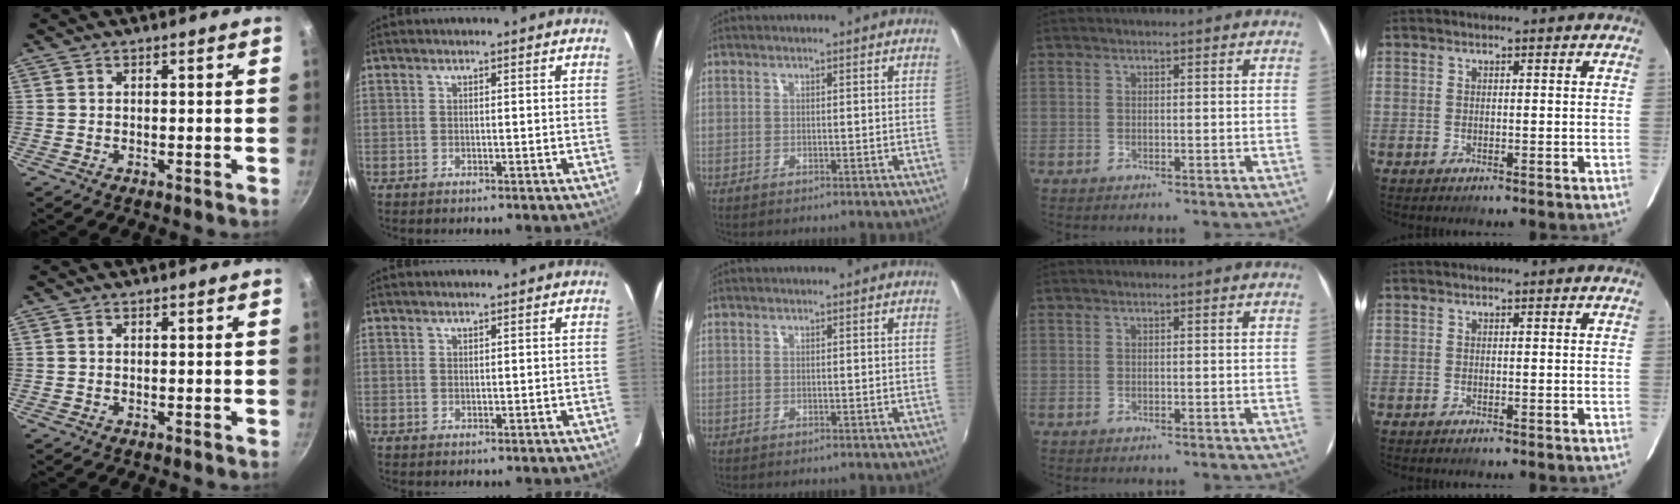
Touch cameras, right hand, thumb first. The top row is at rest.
{}